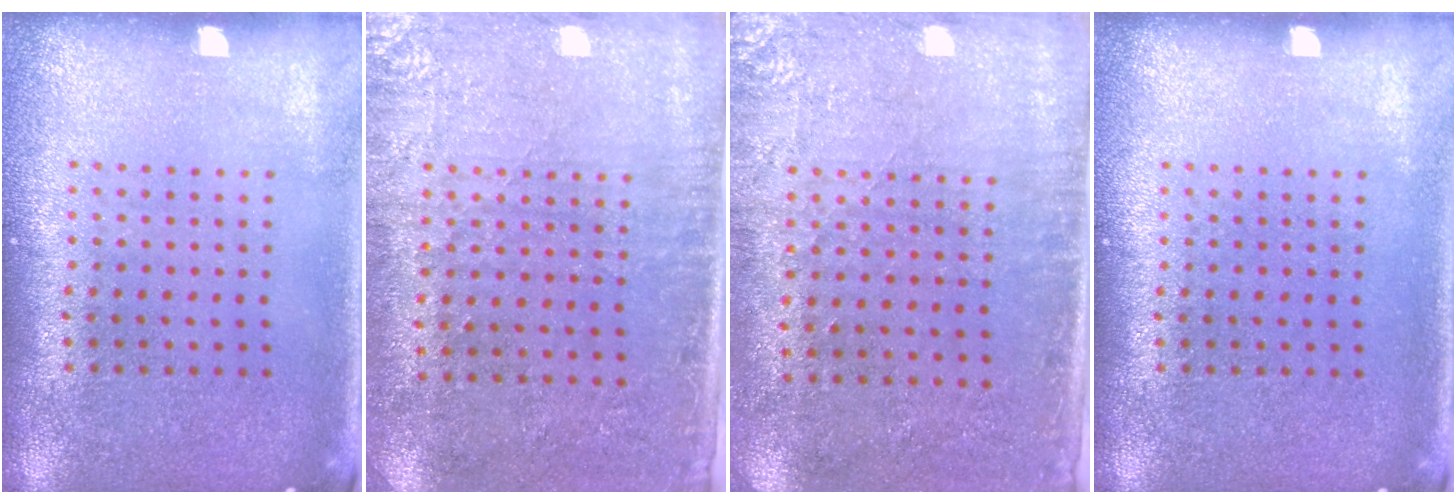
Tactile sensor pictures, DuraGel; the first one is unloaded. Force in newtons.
{"total": 2.9, "press": 2.5, "slide": 1.5}
{"total": 2.8, "press": 2.3, "slide": 1.6}
{"total": 0.0}